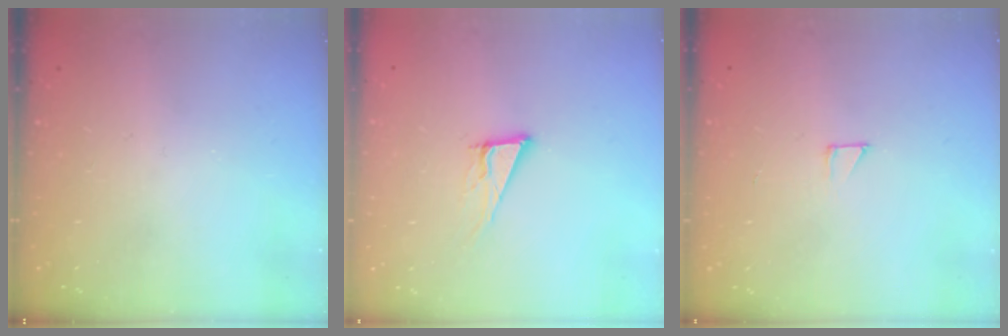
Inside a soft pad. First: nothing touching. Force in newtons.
{"total": 11.3, "press": 10.9, "slide": 3.3}
{"total": 2.1, "press": 2.1, "slide": 0.1}